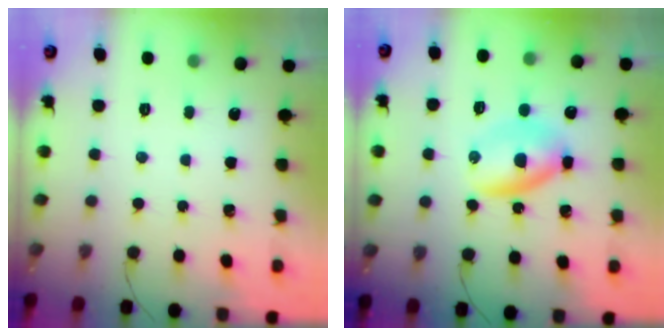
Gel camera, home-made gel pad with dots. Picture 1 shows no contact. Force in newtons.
{"total": 5.7, "press": 5.6, "slide": 1.1}